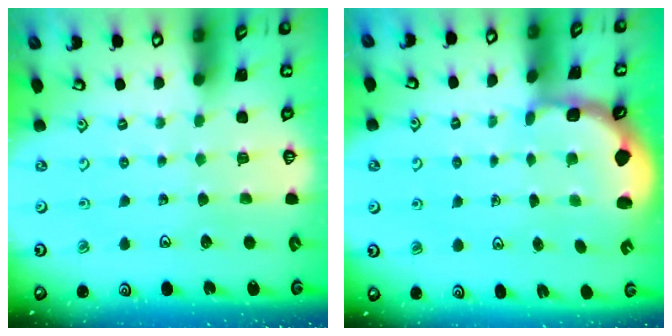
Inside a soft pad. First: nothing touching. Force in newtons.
{"total": 2.2, "press": 1.9, "slide": 1.1}